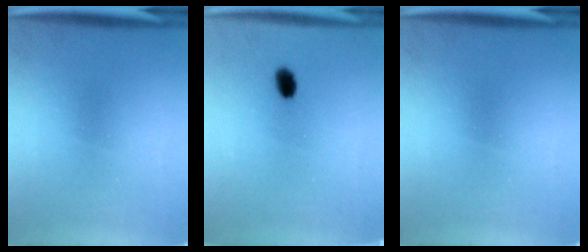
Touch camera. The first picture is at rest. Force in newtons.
{"total": 2.5}
{"total": 0.0}